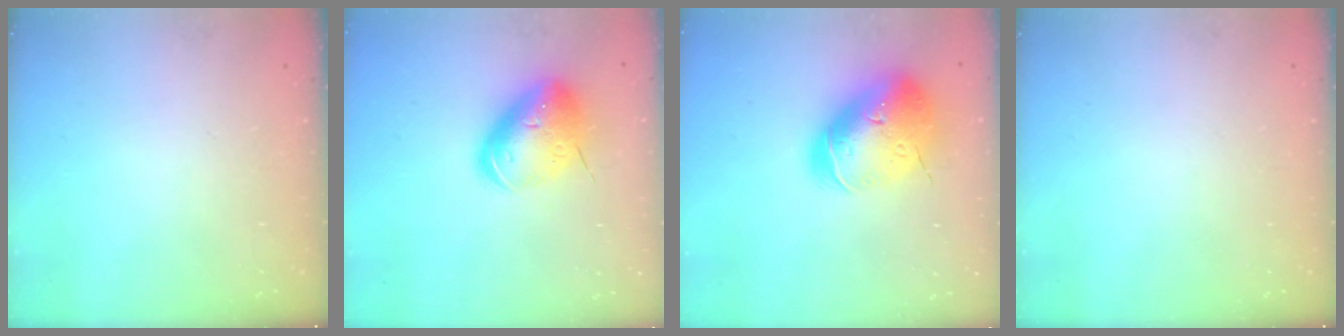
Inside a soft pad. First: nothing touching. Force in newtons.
{"total": 16.4, "press": 16.2, "slide": 2.8}
{"total": 24.1, "press": 23.8, "slide": 3.6}
{"total": 0.0}